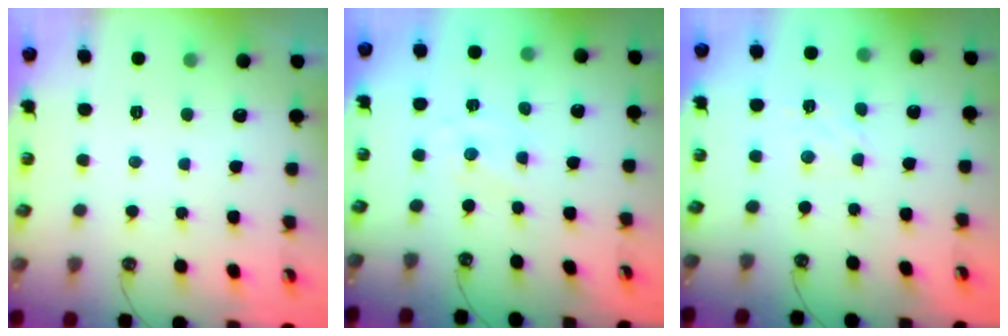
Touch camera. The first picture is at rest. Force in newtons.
{"total": 0.0}
{"total": 2.5, "press": 2.4, "slide": 0.5}